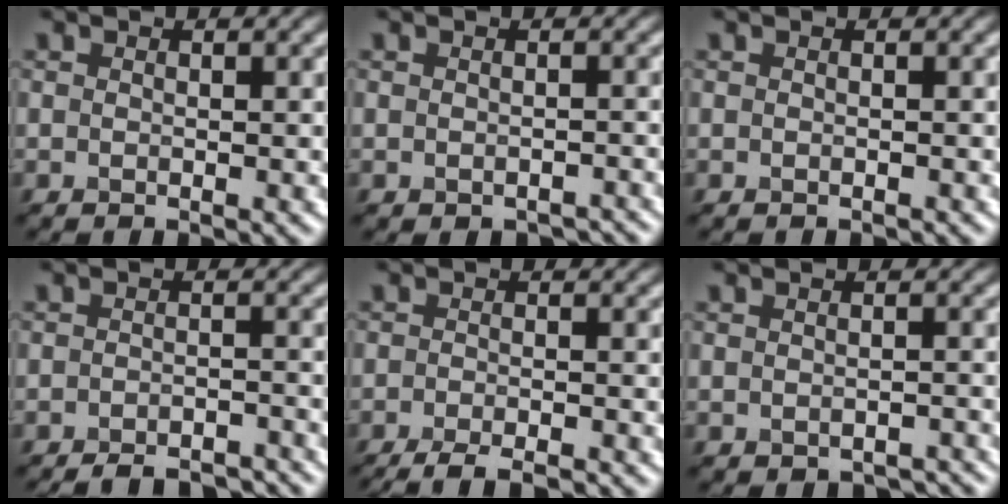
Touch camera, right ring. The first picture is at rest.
{"total": 2.2, "force": [-2.1, -0.6, -0.3], "torque": [-0.026, -0.009, -0.004]}
{"total": 0.9, "force": [-0.6, -0.4, -0.5], "torque": [-0.002, -0.011, -0.004]}
{"total": 5.4, "force": [-5.3, -0.1, 0.5], "torque": [-0.030, -0.004, -0.039]}
{"total": 4.1, "force": [-3.9, -0.4, 1.3], "torque": [-0.050, -0.010, -0.041]}
{"total": 2.6, "force": [-2.5, -0.6, -0.3], "torque": [-0.028, -0.008, -0.008]}